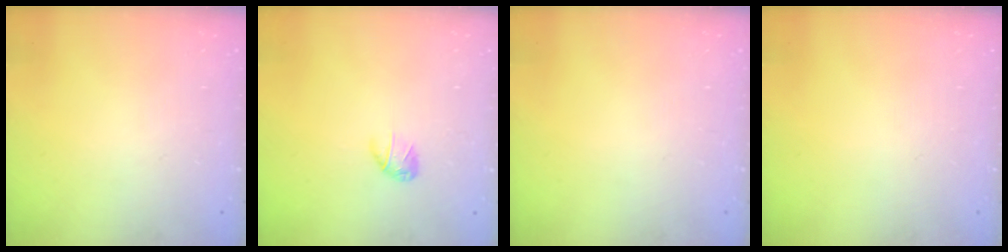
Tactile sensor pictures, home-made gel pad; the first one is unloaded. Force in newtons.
{"total": 5.8, "press": 5.5, "slide": 1.9}
{"total": 0.0}
{"total": 0.0}